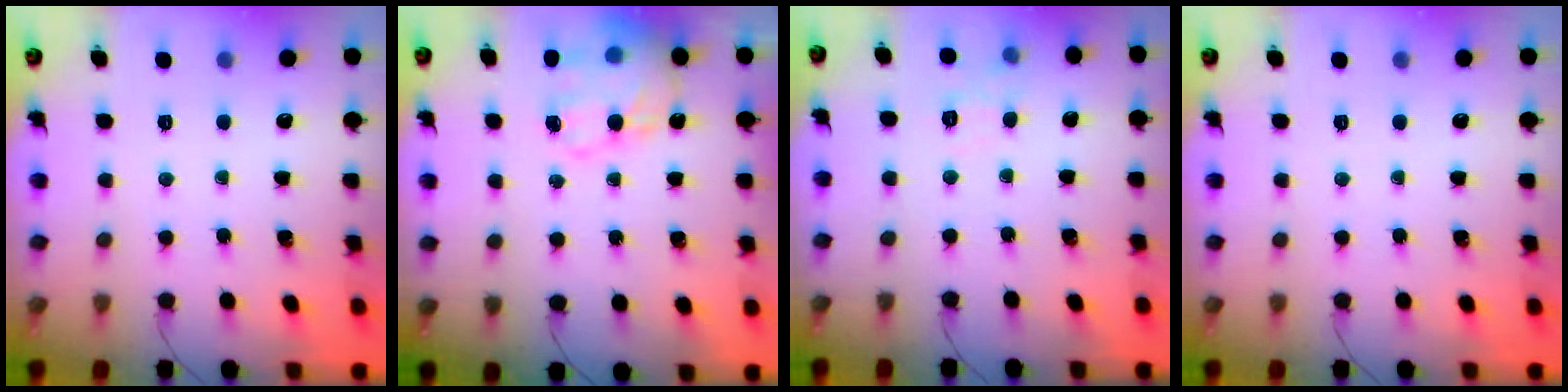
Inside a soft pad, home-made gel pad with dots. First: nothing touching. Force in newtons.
{"total": 19.9, "press": 19.4, "slide": 4.2}
{"total": 6.4, "press": 6.2, "slide": 1.9}
{"total": 0.0}